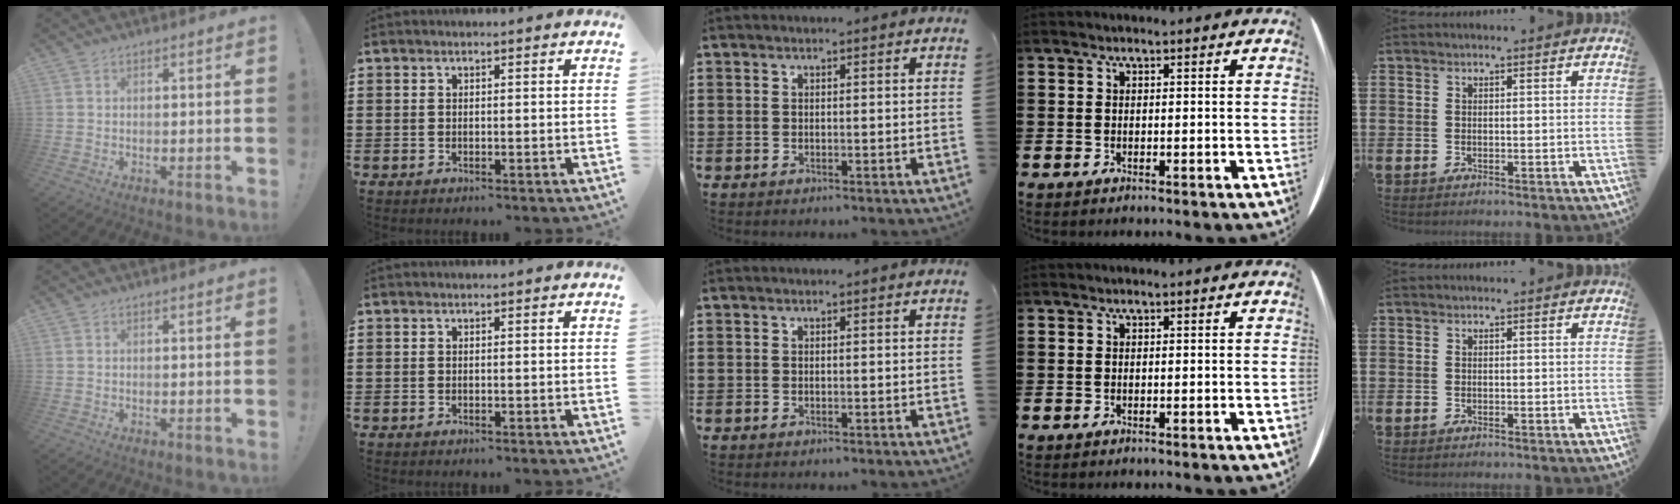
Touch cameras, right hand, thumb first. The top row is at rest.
{}